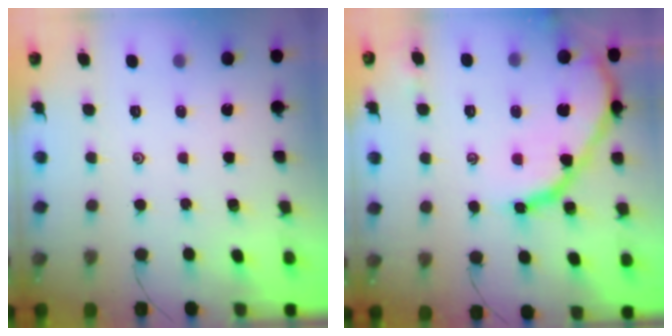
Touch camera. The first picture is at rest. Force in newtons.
{"total": 15.6, "press": 15.5, "slide": 1.3}